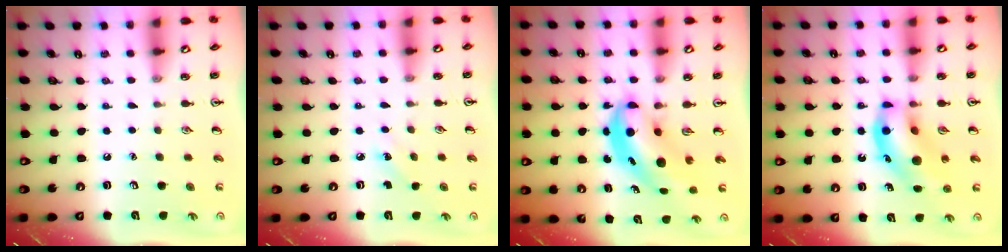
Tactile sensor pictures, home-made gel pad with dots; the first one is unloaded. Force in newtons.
{"total": 2.8, "press": 2.6, "slide": 1.0}
{"total": 6.9, "press": 6.7, "slide": 1.4}
{"total": 14.4, "press": 13.8, "slide": 4.0}